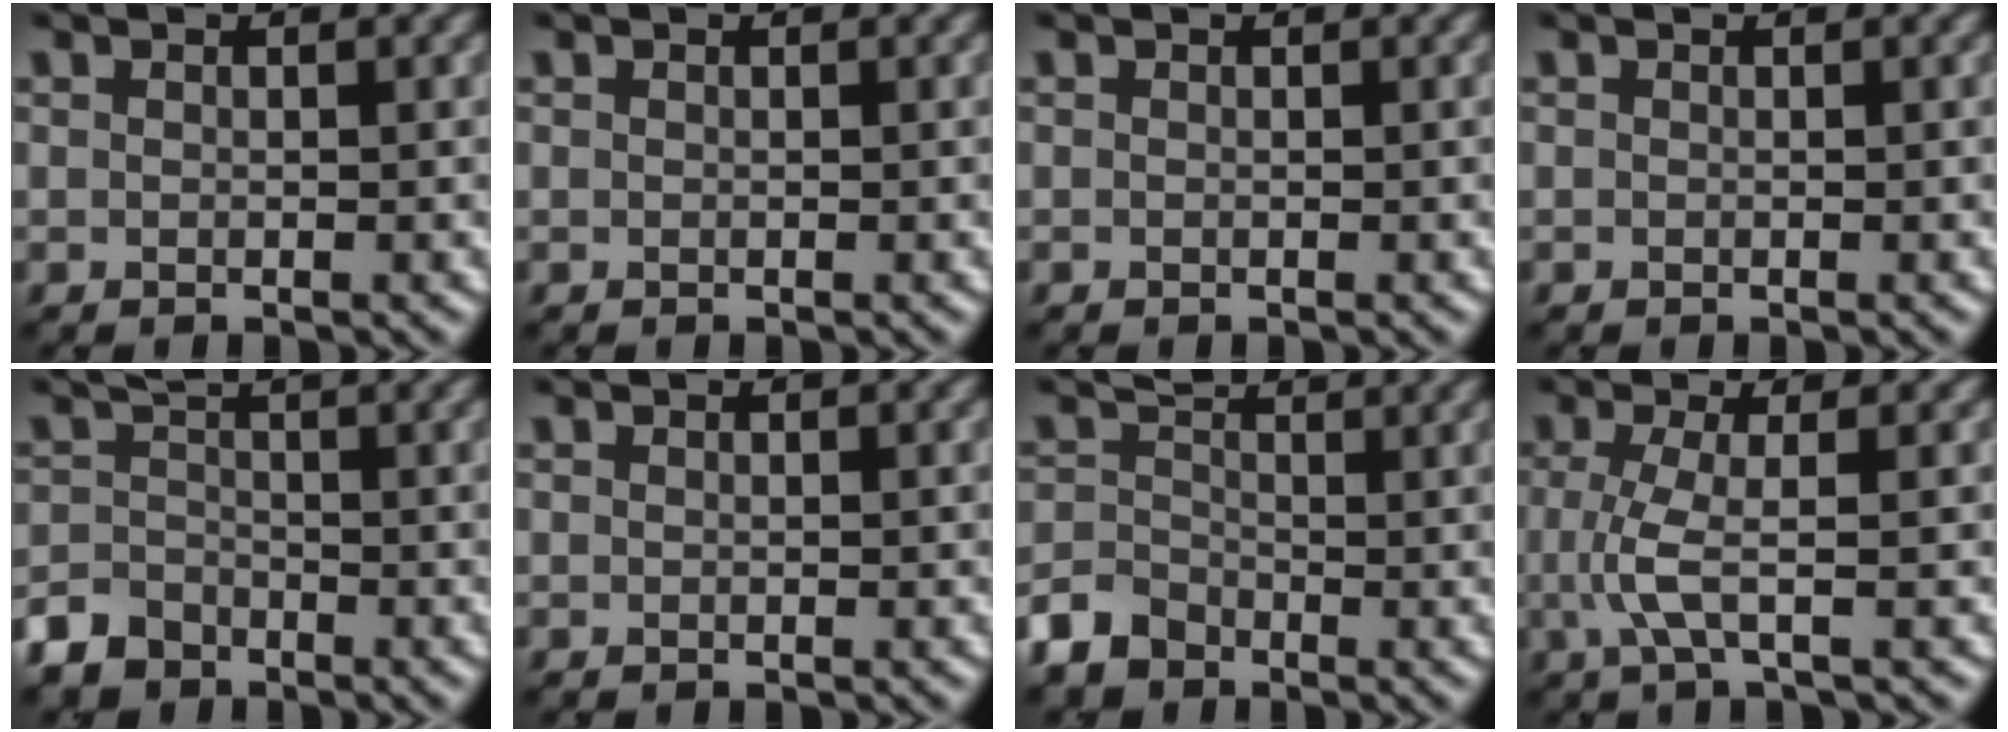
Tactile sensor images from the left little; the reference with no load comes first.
{"total": 0.0}
{"total": 0.0}
{"total": 0.0}
{"total": 2.8, "force": [-1.7, 1.8, 1.1], "torque": [-0.022, -0.002, -0.040]}
{"total": 0.0}
{"total": 3.2, "force": [-1.5, 2.5, 1.5], "torque": [-0.031, 0.002, -0.039]}
{"total": 3.1, "force": [-0.3, 0.7, 3.0], "torque": [-0.070, -0.007, -0.008]}